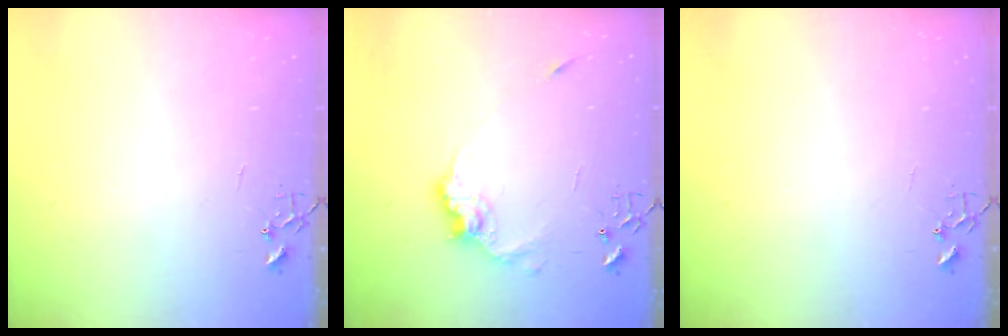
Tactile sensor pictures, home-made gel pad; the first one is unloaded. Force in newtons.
{"total": 11.5, "press": 11.5, "slide": 0.8}
{"total": 0.0}